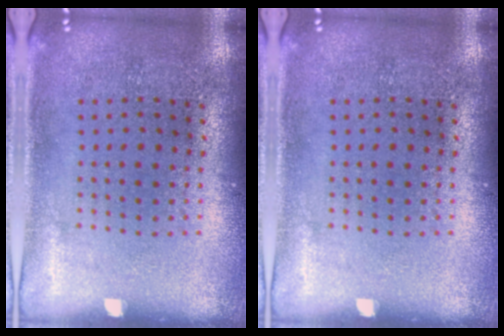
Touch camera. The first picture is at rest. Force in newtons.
{"total": 0.0}